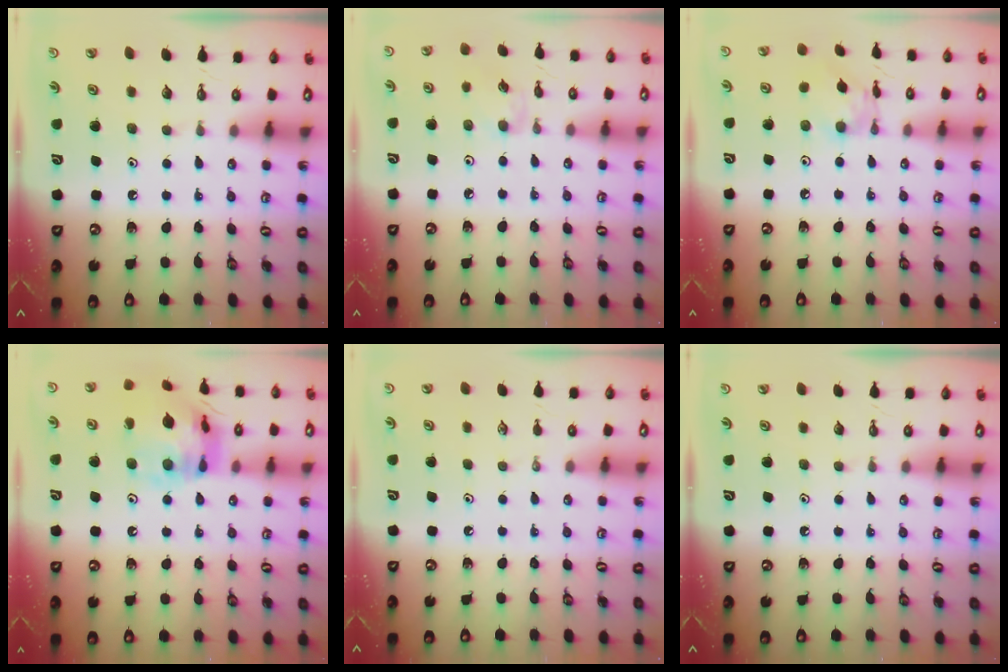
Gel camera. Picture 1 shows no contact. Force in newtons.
{"total": 3.6, "press": 3.6, "slide": 0.5}
{"total": 6.3, "press": 6.3, "slide": 0.3}
{"total": 17.1, "press": 17.0, "slide": 1.6}
{"total": 0.0}
{"total": 0.0}